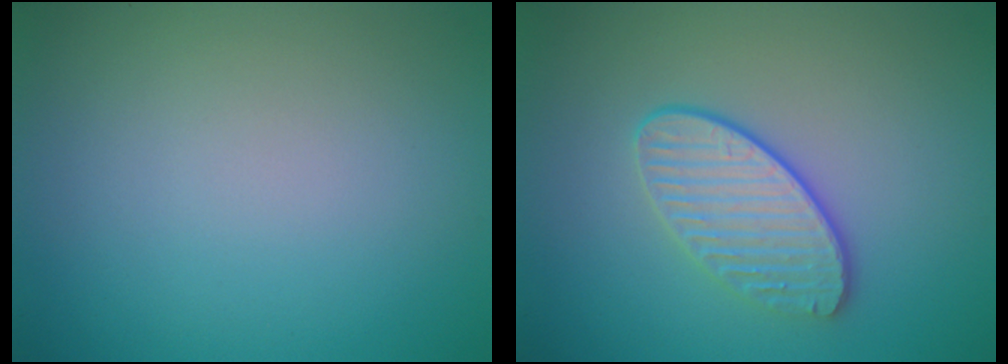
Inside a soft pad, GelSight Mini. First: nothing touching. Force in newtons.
{"total": 3.5, "press": 3.2, "slide": 1.4}